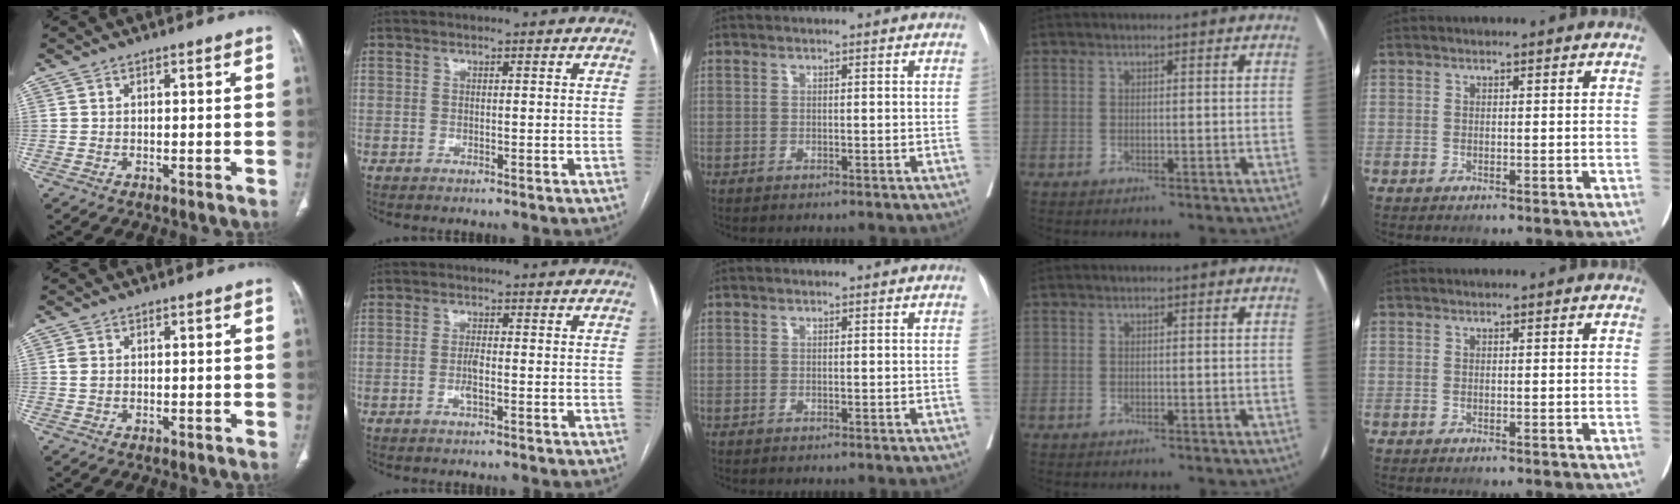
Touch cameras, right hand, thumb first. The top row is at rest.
{"thumb": {"total": 1.5, "force": [0.3, 1.1, 0.9], "torque": [-0.021, 0.003, 0.010]}, "index": {"total": 1.9, "force": [-0.5, 0.4, 1.8], "torque": [-0.039, -0.002, -0.011]}}